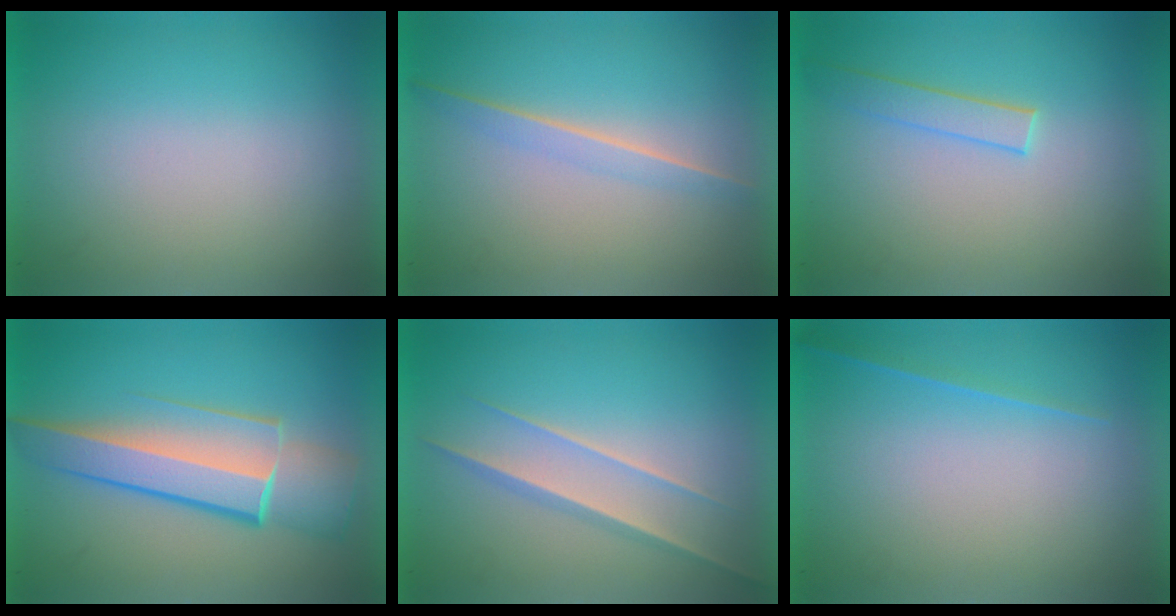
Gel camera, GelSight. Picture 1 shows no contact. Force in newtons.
{"total": 1.4}
{"total": 1.5}
{"total": 6.2}
{"total": 1.5}
{"total": 1.1}